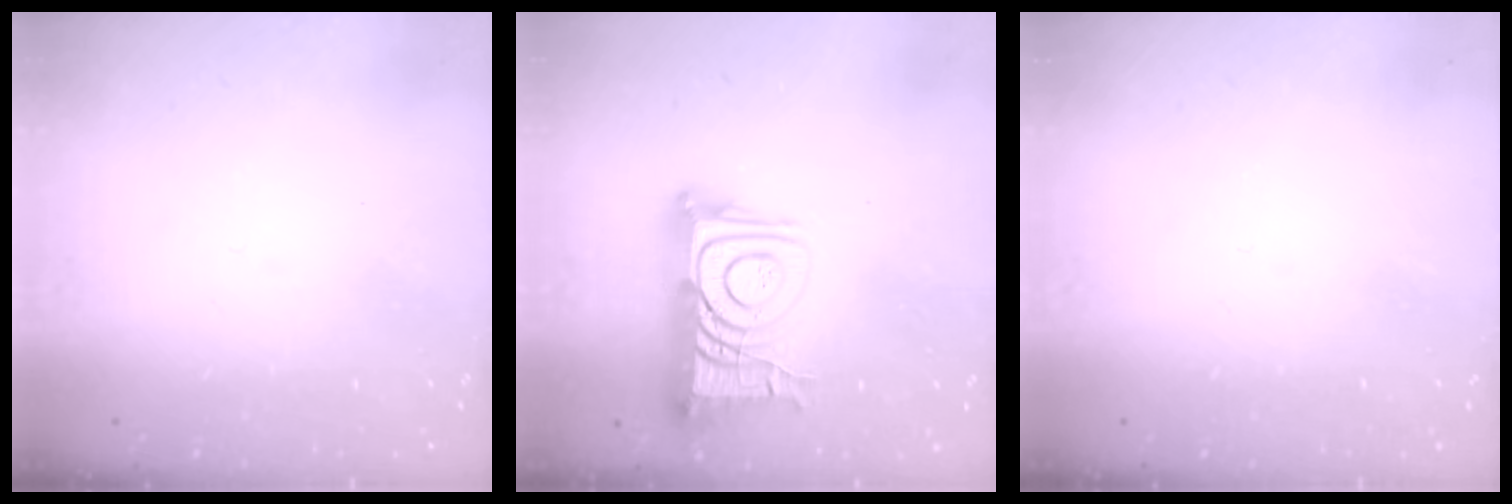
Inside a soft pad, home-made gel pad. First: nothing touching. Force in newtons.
{"total": 16.5, "press": 16.4, "slide": 1.5}
{"total": 0.0}